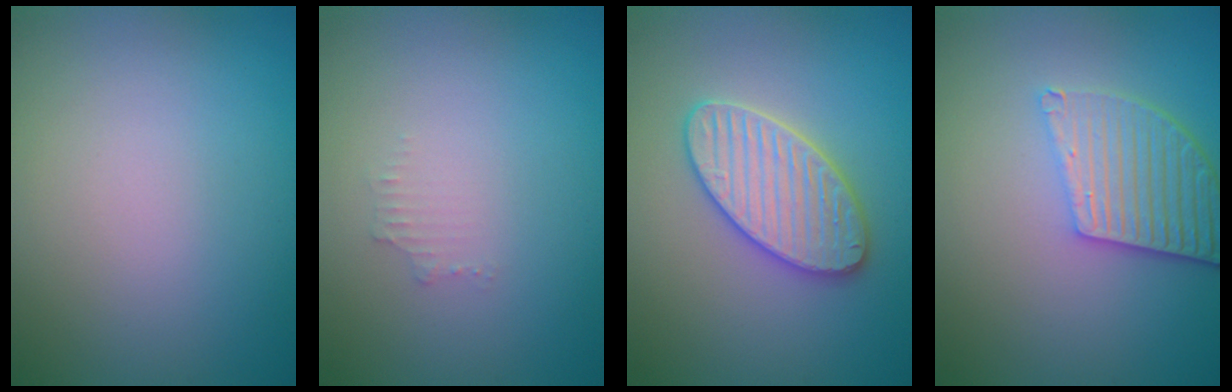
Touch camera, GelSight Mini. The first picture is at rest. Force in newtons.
{"total": 0.9, "press": 0.8, "slide": 0.1}
{"total": 4.4, "press": 4.3, "slide": 0.5}
{"total": 4.8, "press": 3.8, "slide": 3.0}